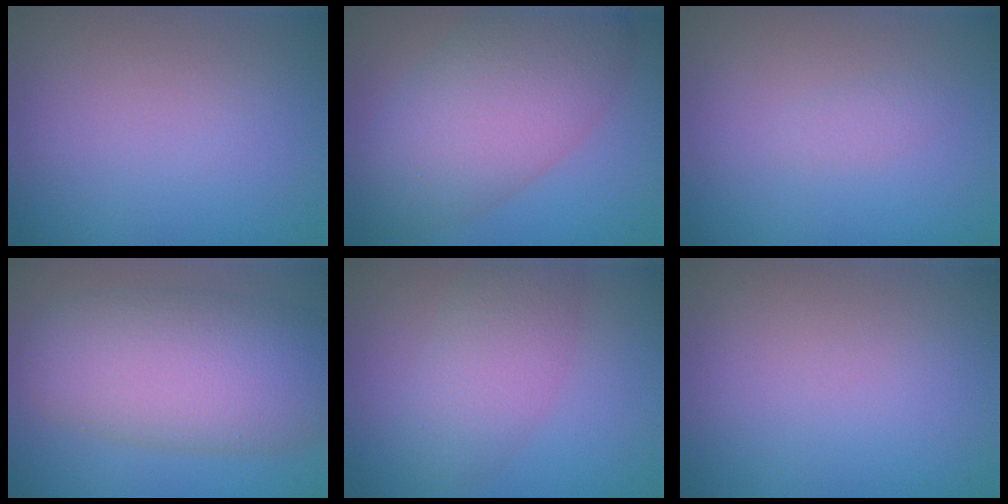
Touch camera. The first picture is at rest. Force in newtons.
{"total": 9.1, "press": 9.1, "slide": 0.4}
{"total": 0.8, "press": 0.8, "slide": 0.1}
{"total": 9.7, "press": 9.7, "slide": 0.7}
{"total": 4.3, "press": 4.3, "slide": 0.1}
{"total": 0.0}